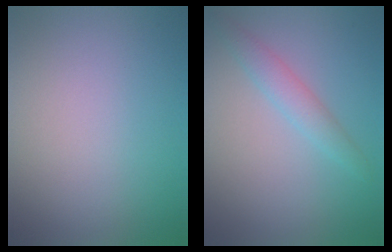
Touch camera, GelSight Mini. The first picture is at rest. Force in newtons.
{"total": 2.0, "press": 2.0, "slide": 0.1}